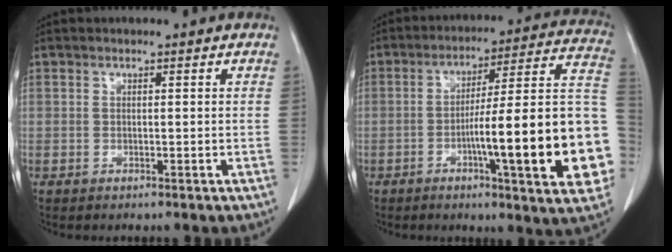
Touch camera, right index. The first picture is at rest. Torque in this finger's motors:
{"motor_torque": [1.43, -0.71, 1.05, 0.16]}